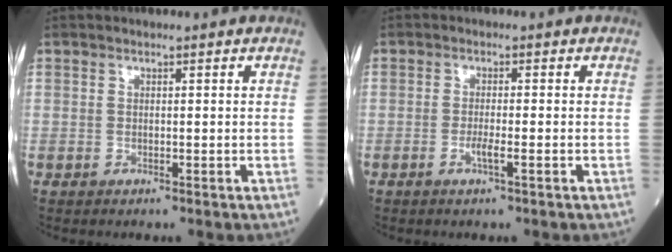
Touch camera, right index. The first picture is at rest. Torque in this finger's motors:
{"motor_torque": [-0.18, -0.03, -0.03, 0.03]}